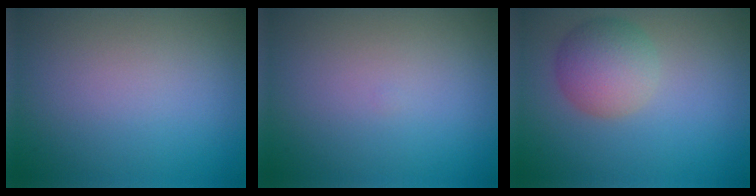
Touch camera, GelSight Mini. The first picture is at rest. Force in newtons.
{"total": 0.0}
{"total": 3.9, "press": 3.8, "slide": 0.2}